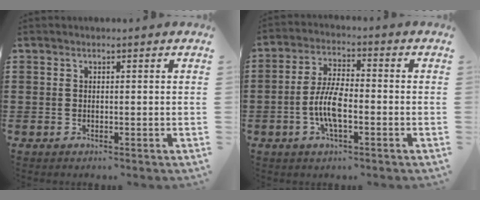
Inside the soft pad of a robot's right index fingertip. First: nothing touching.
{"total": 7.2, "force": [-1.9, 2.5, 6.5], "torque": [-0.146, -0.006, -0.042]}